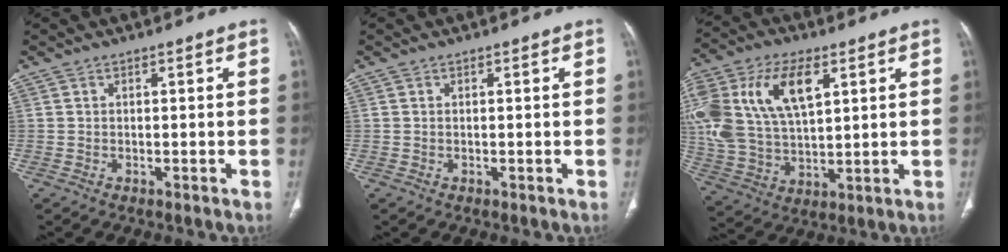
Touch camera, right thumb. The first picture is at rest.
{"total": 0.0}
{"total": 23.3, "force": [7.7, 13.0, 17.8], "torque": [-0.395, 0.005, 0.145]}